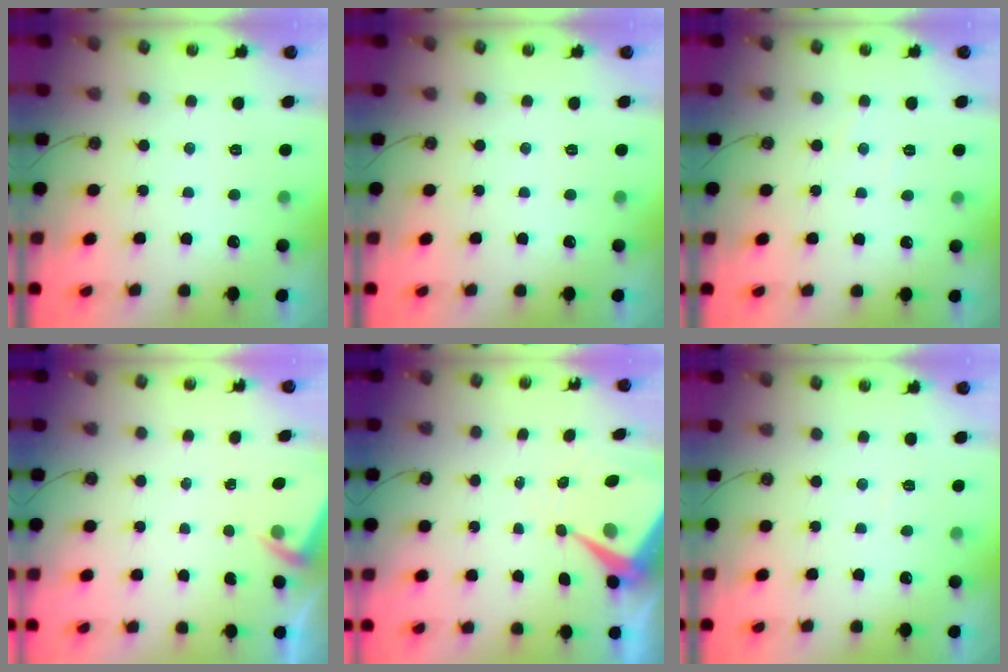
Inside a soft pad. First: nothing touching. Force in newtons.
{"total": 0.0}
{"total": 2.7, "press": 2.6, "slide": 0.5}
{"total": 2.9, "press": 2.9, "slide": 0.4}
{"total": 8.9, "press": 8.9, "slide": 0.9}
{"total": 3.6, "press": 3.6, "slide": 0.6}